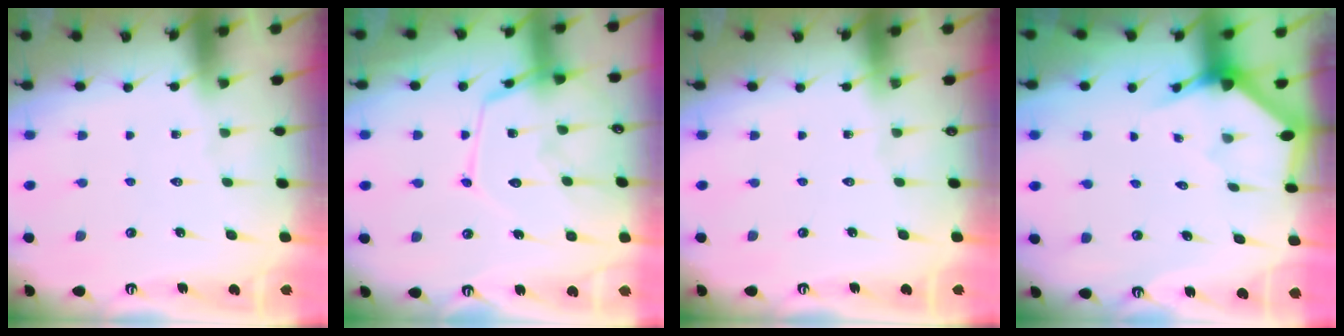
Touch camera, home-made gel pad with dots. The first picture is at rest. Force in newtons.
{"total": 13.6, "press": 13.6, "slide": 0.5}
{"total": 0.0}
{"total": 2.6, "press": 2.6, "slide": 0.1}